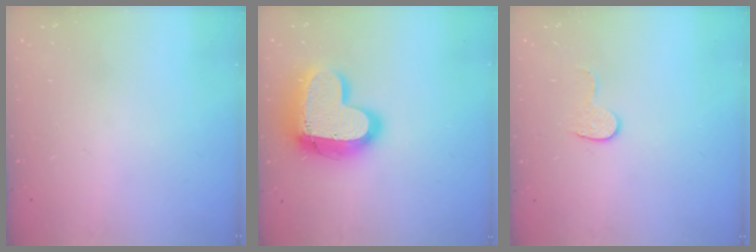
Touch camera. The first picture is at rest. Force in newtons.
{"total": 18.9, "press": 18.8, "slide": 1.5}
{"total": 5.4, "press": 5.4, "slide": 0.5}